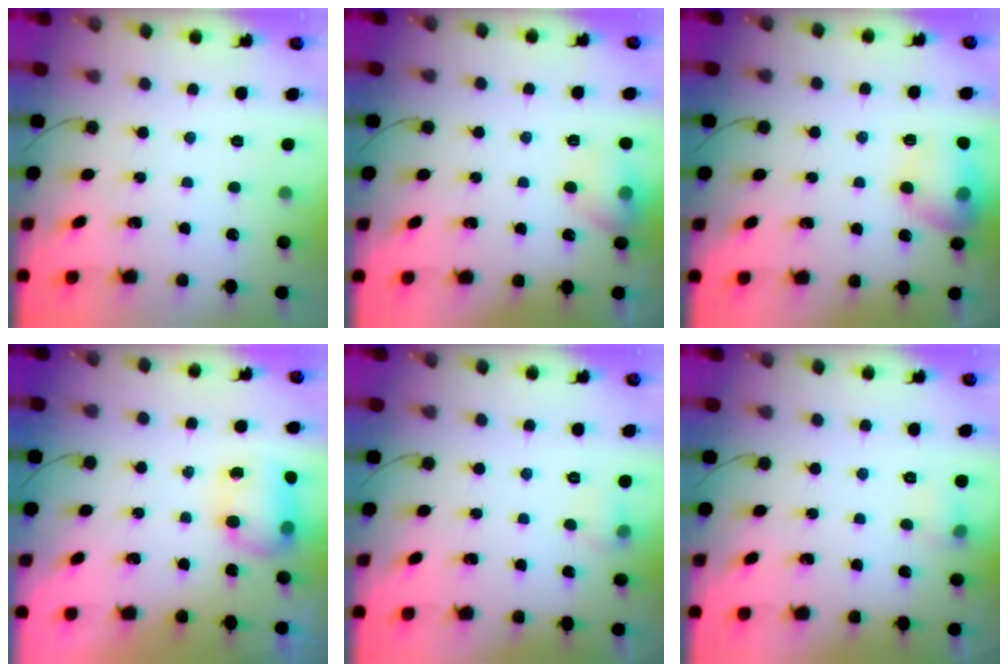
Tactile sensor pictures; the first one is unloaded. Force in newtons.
{"total": 9.8, "press": 9.7, "slide": 1.5}
{"total": 13.7, "press": 13.7, "slide": 1.2}
{"total": 9.8, "press": 8.8, "slide": 4.3}
{"total": 4.6, "press": 4.3, "slide": 1.7}
{"total": 5.9, "press": 5.8, "slide": 1.3}